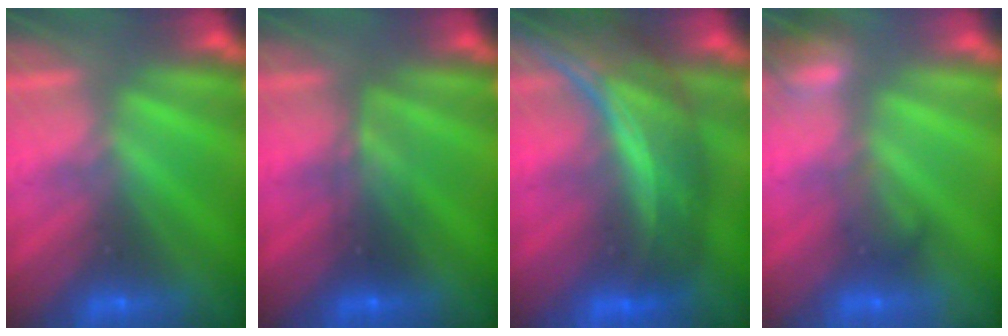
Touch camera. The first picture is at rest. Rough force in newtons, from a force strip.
{"total": 2.4}
{"total": 7.2}
{"total": 2.7}